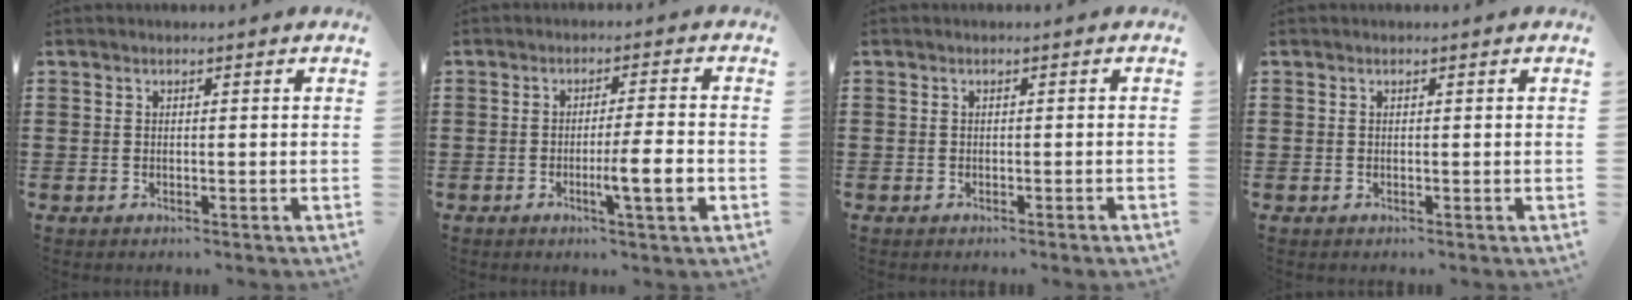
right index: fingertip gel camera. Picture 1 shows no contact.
{"total": 6.6, "force": [-2.0, 0.3, 6.3], "torque": [-0.101, -0.010, -0.032]}
{"total": 0.6, "force": [-0.6, -0.1, 0.2], "torque": [-0.004, -0.003, -0.011]}
{"total": 0.0}